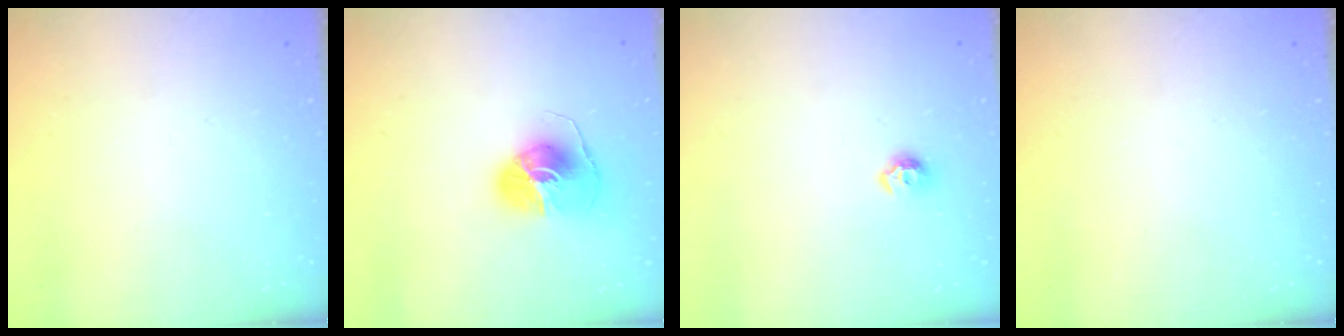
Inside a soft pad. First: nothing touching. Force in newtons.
{"total": 8.5, "press": 8.5, "slide": 0.2}
{"total": 6.8, "press": 6.7, "slide": 1.0}
{"total": 0.0}